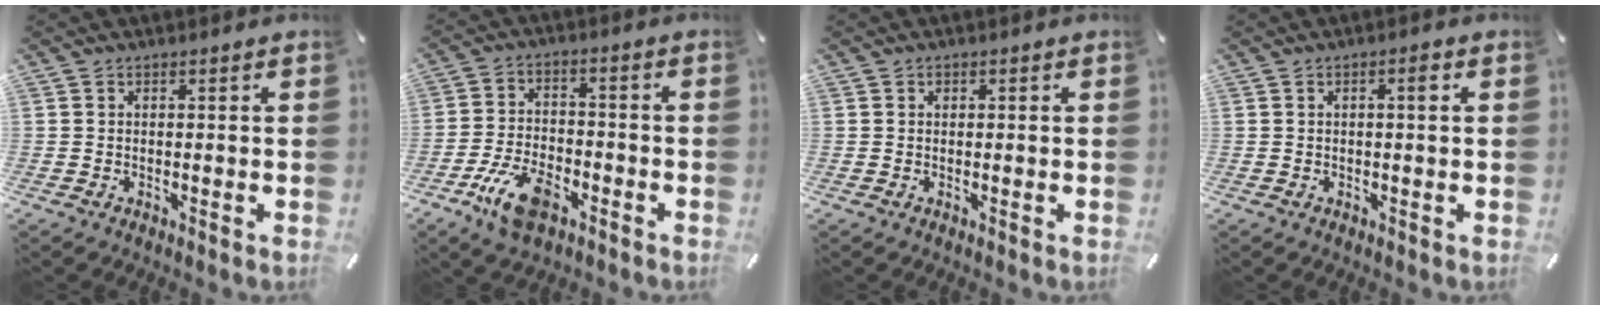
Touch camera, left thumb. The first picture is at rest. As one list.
[{"total": 10.1, "force": [-5.7, 5.3, 6.4], "torque": [-0.138, 0.021, -0.105]}, {"total": 0.5, "force": [0.1, 0.5, 0.1], "torque": [-0.001, 0.003, 0.002]}, {"total": 2.1, "force": [0.5, 0.3, 2.0], "torque": [-0.031, 0.001, 0.005]}]